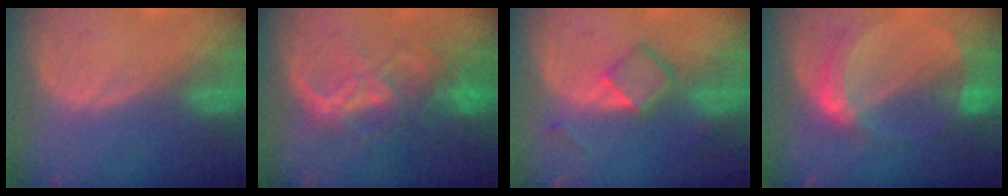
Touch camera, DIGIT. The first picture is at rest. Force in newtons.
{"total": 8.8, "press": 7.4, "slide": 4.7}
{"total": 5.1, "press": 4.8, "slide": 1.9}
{"total": 6.4, "press": 5.7, "slide": 2.9}